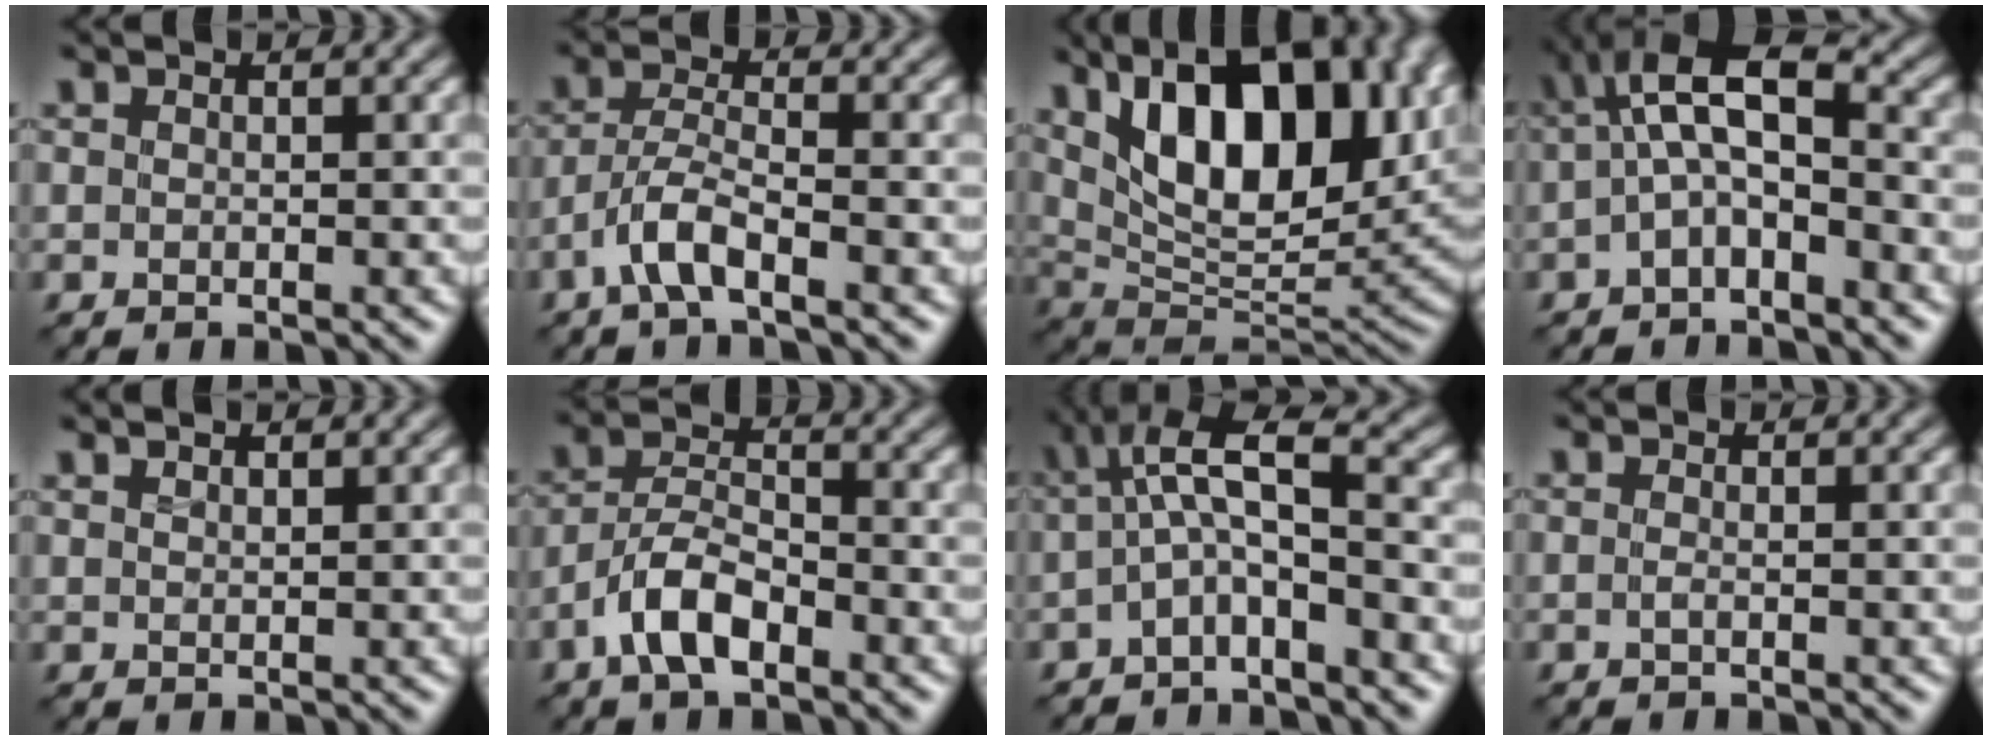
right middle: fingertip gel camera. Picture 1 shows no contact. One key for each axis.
{"total": 3.6, "fx": -2.2, "fy": 0.8, "fz": 2.8, "tx": -0.061, "ty": 0.007, "tz": -0.051}
{"total": 15.2, "fx": 6.7, "fy": 7.3, "fz": 11.5, "tx": -0.177, "ty": 0.011, "tz": 0.115}
{"total": 5.5, "fx": 0.1, "fy": 2.2, "fz": 5.0, "tx": -0.088, "ty": 0.018, "tz": -0.010}
{"total": 1.3, "fx": 1.2, "fy": 0.3, "fz": 0.4, "tx": -0.003, "ty": 0.001, "tz": 0.019}
{"total": 4.8, "fx": -2.7, "fy": 2.1, "fz": 3.4, "tx": -0.060, "ty": 0.009, "tz": -0.057}
{"total": 5.0, "fx": -0.3, "fy": 1.5, "fz": 4.8, "tx": -0.087, "ty": 0.017, "tz": -0.014}
{"total": 0.6, "fx": -0.2, "fy": 0.2, "fz": 0.6, "tx": -0.012, "ty": -0.002, "tz": -0.005}